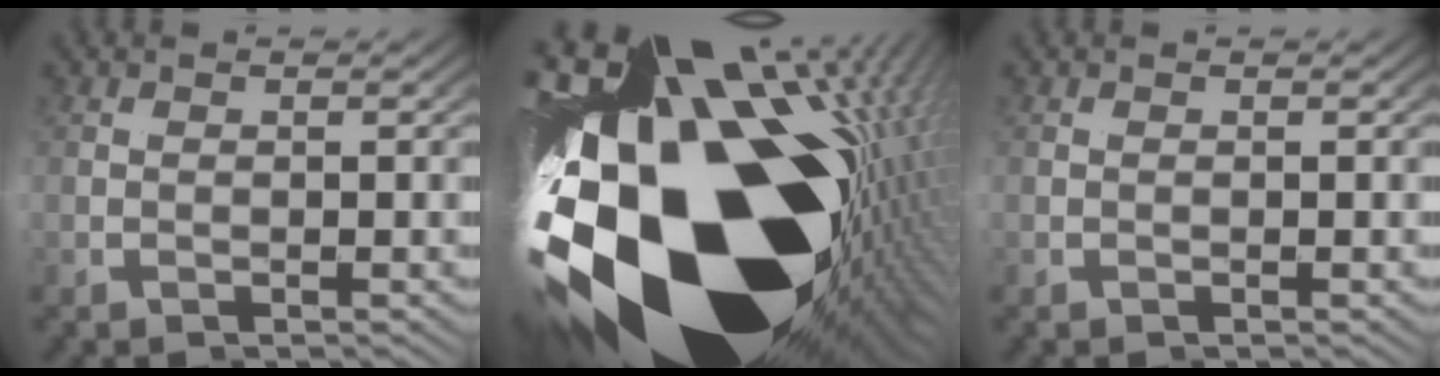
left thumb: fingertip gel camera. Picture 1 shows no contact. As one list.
[{"total": 37.0, "force": [-9.8, 20.4, 29.3], "torque": [-0.548, -0.089, -0.104]}, {"total": 0.0}]